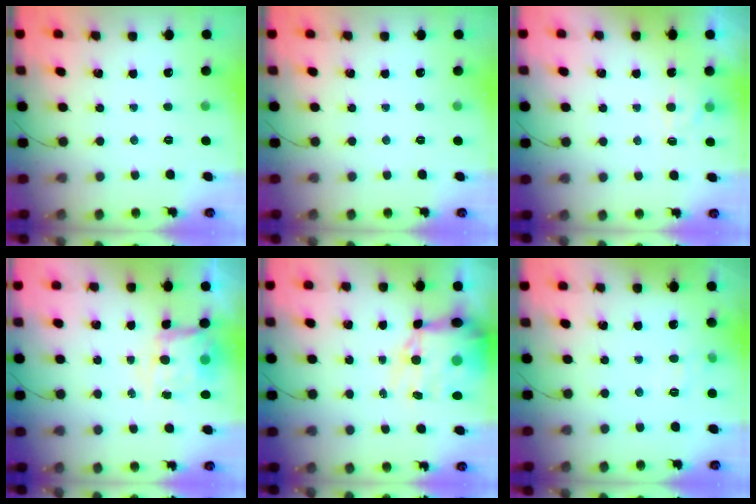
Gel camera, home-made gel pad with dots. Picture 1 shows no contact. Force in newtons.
{"total": 0.0}
{"total": 2.9, "press": 2.5, "slide": 1.5}
{"total": 9.4, "press": 9.1, "slide": 2.4}
{"total": 15.1, "press": 14.7, "slide": 3.6}
{"total": 8.5, "press": 8.3, "slide": 1.9}